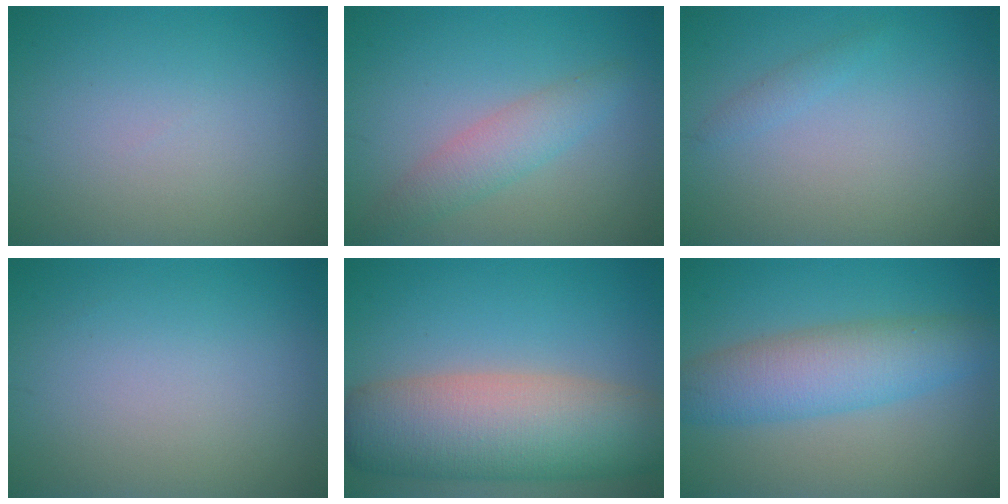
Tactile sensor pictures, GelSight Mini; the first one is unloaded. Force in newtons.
{"total": 2.9, "press": 2.9, "slide": 0.1}
{"total": 0.8, "press": 0.8, "slide": 0.1}
{"total": 0.0}
{"total": 10.8, "press": 10.8, "slide": 1.0}
{"total": 5.9, "press": 5.9, "slide": 0.1}